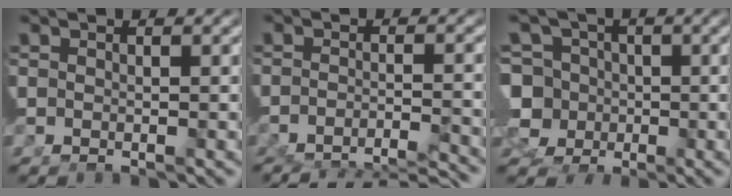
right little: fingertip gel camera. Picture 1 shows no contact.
{"total": 10.3, "force": [-9.2, 3.8, 2.5], "torque": [-0.030, -0.031, -0.136]}
{"total": 12.7, "force": [-2.3, 11.8, 4.0], "torque": [-0.116, -0.064, -0.035]}